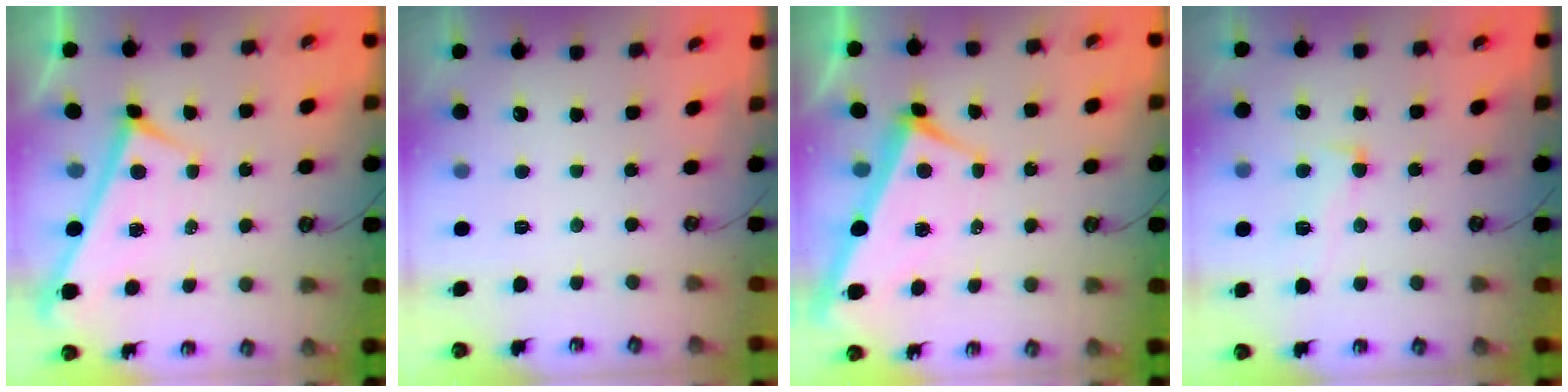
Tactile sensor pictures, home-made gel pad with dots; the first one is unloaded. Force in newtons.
{"total": 0.0}
{"total": 2.2, "press": 2.0, "slide": 0.8}
{"total": 2.3, "press": 1.9, "slide": 1.2}